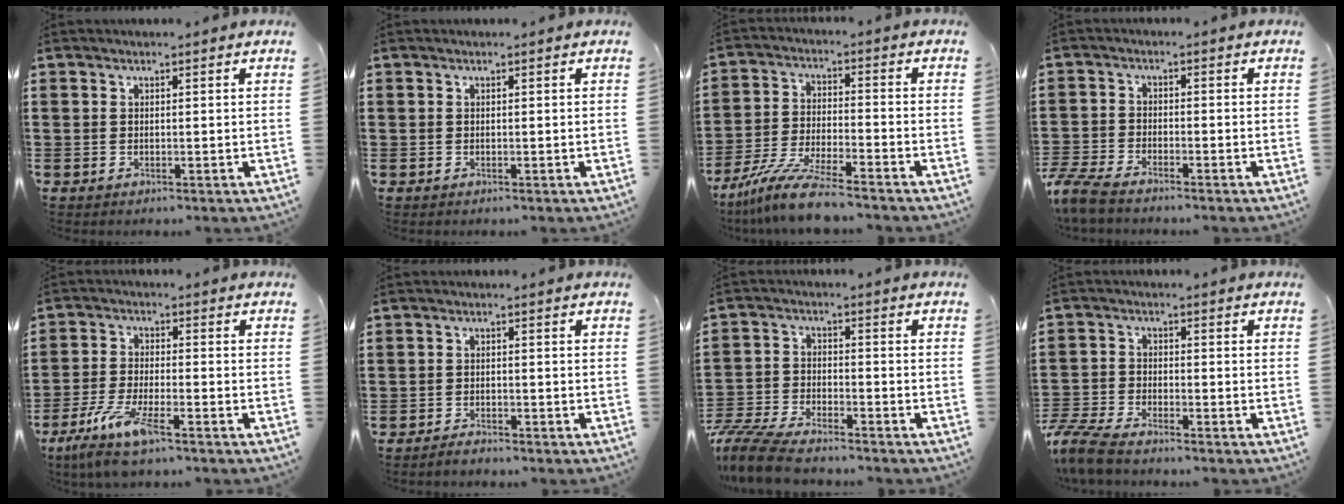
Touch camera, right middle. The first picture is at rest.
{"total": 0.0}
{"total": 9.1, "force": [-7.8, 0.4, 4.6], "torque": [-0.097, -0.002, -0.152]}
{"total": 4.4, "force": [-4.0, 0.5, 1.7], "torque": [-0.064, -0.014, -0.088]}
{"total": 7.4, "force": [-5.3, 0.7, 5.1], "torque": [-0.112, -0.017, -0.101]}
{"total": 1.6, "force": [-1.5, 0.1, 0.4], "torque": [-0.012, -0.002, -0.028]}
{"total": 7.7, "force": [-7.1, 1.2, 2.9], "torque": [-0.078, -0.001, -0.141]}
{"total": 5.5, "force": [-5.1, 0.5, 2.1], "torque": [-0.074, -0.014, -0.108]}